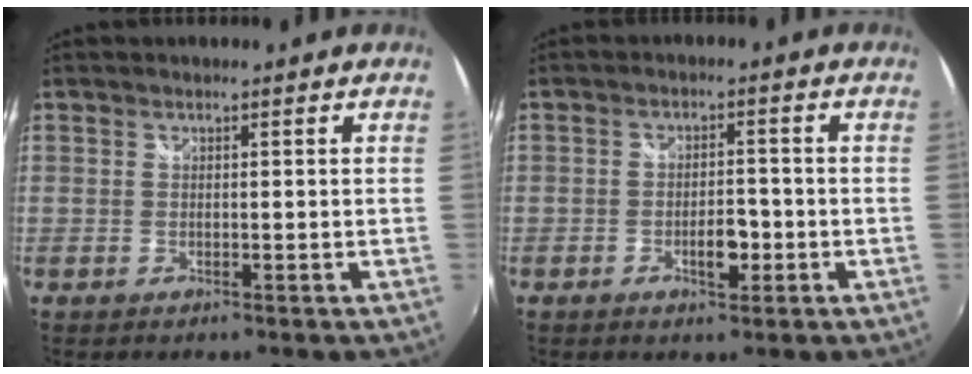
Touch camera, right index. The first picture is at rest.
{"total": 3.9, "force": [-1.5, 1.8, 3.2], "torque": [-0.057, 0.004, -0.019]}